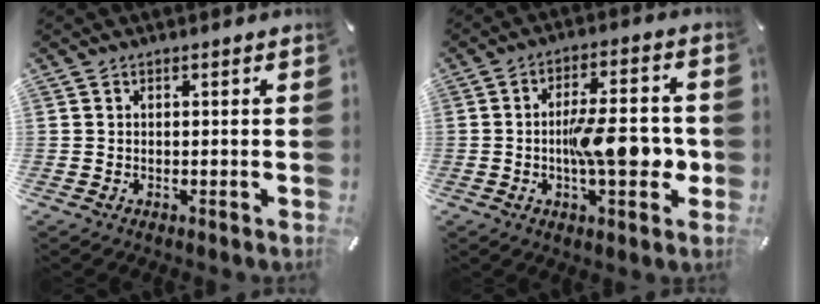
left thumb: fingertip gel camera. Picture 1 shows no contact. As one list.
[{"total": 13.1, "force": [-1.7, 5.0, 11.9], "torque": [-0.157, -0.001, -0.030]}]